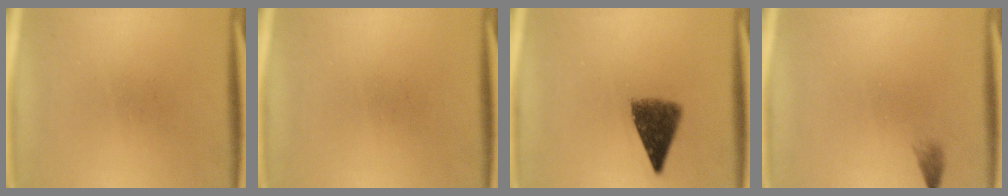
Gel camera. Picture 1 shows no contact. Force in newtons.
{"total": 0.0}
{"total": 7.2}
{"total": 1.0}